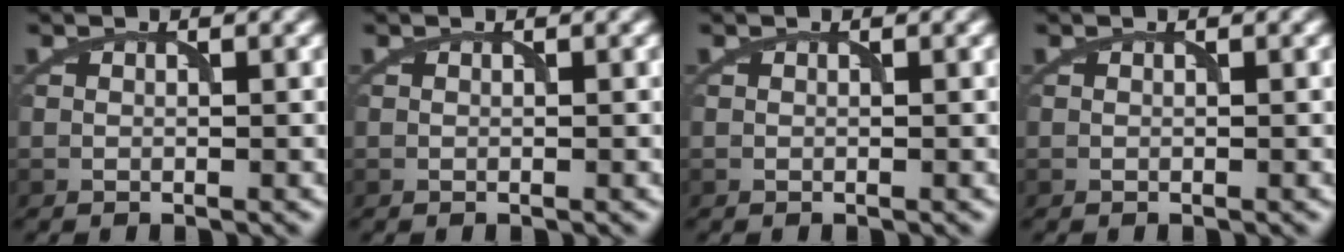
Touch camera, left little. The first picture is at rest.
{"total": 0.0}
{"total": 0.0}
{"total": 0.0}